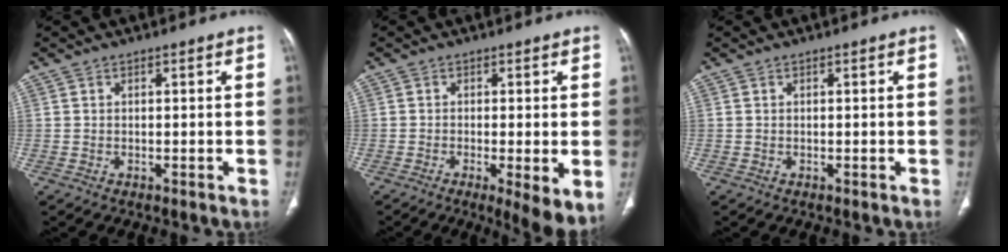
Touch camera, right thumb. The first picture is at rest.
{"total": 7.3, "force": [-2.1, 1.6, 6.8], "torque": [-0.106, -0.020, -0.033]}
{"total": 0.0}